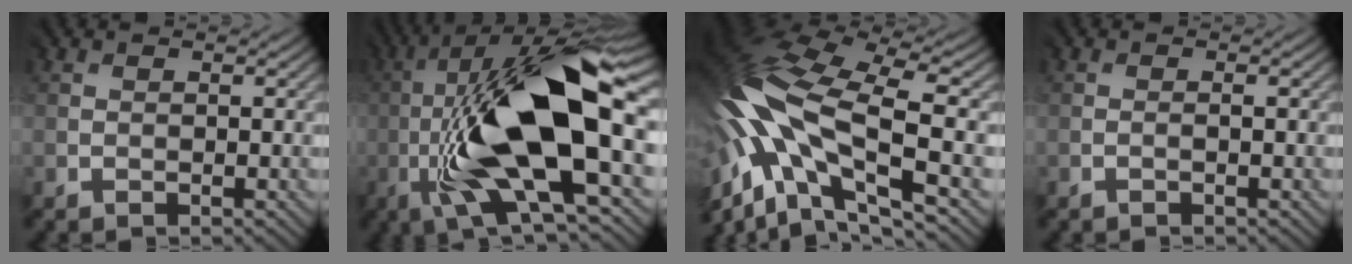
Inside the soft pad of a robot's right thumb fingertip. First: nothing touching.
{"total": 16.6, "force": [-1.9, 5.2, 15.6], "torque": [-0.303, 0.024, -0.035]}
{"total": 15.7, "force": [-2.1, 7.5, 13.5], "torque": [-0.316, 0.001, -0.039]}
{"total": 0.6, "force": [-0.4, -0.4, -0.1], "torque": [0.004, 0.002, -0.008]}